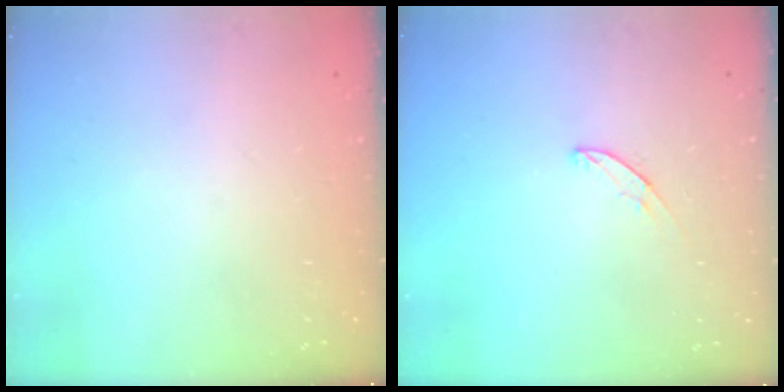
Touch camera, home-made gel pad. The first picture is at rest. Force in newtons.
{"total": 4.8, "press": 4.7, "slide": 0.3}